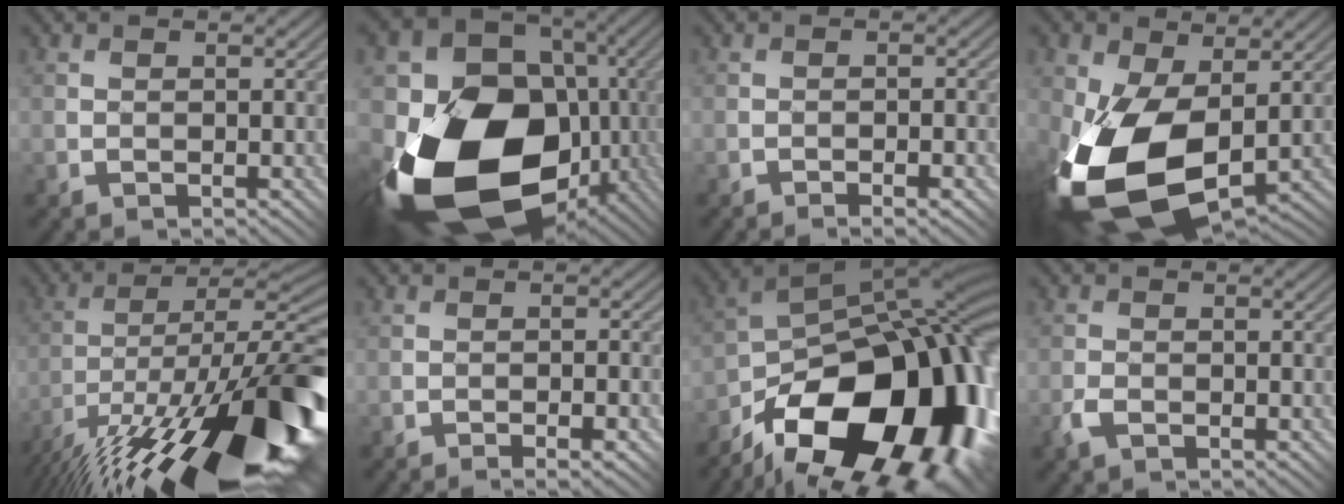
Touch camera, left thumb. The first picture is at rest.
{"total": 20.6, "force": [-5.7, 15.8, 12.0], "torque": [-0.299, -0.048, -0.082]}
{"total": 3.2, "force": [-2.0, 1.1, 2.2], "torque": [-0.026, 0.007, -0.024]}
{"total": 14.5, "force": [-2.2, 8.3, 11.6], "torque": [-0.265, -0.040, -0.026]}
{"total": 19.4, "force": [-10.1, 5.4, 15.7], "torque": [-0.259, -0.009, -0.164]}
{"total": 4.0, "force": [-2.6, 1.3, 2.8], "torque": [-0.035, 0.012, -0.030]}
{"total": 18.7, "force": [-10.2, 9.9, 12.2], "torque": [-0.189, -0.029, -0.155]}
{"total": 1.9, "force": [-1.1, 1.2, 0.9], "torque": [-0.027, -0.003, -0.029]}